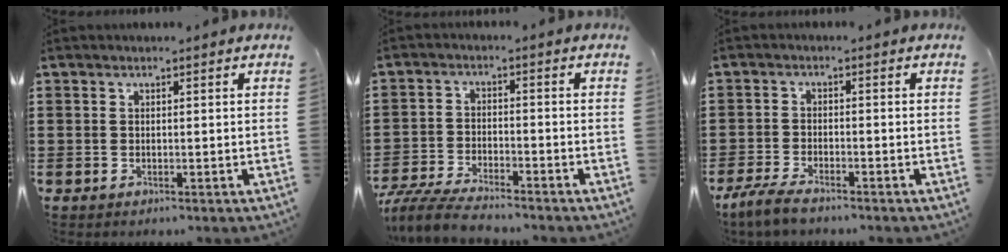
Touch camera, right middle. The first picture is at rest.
{"total": 5.5, "force": [-5.2, 0.5, 1.8], "torque": [-0.047, -0.004, -0.104]}
{"total": 3.5, "force": [-3.0, 0.6, 1.8], "torque": [-0.053, -0.007, -0.064]}